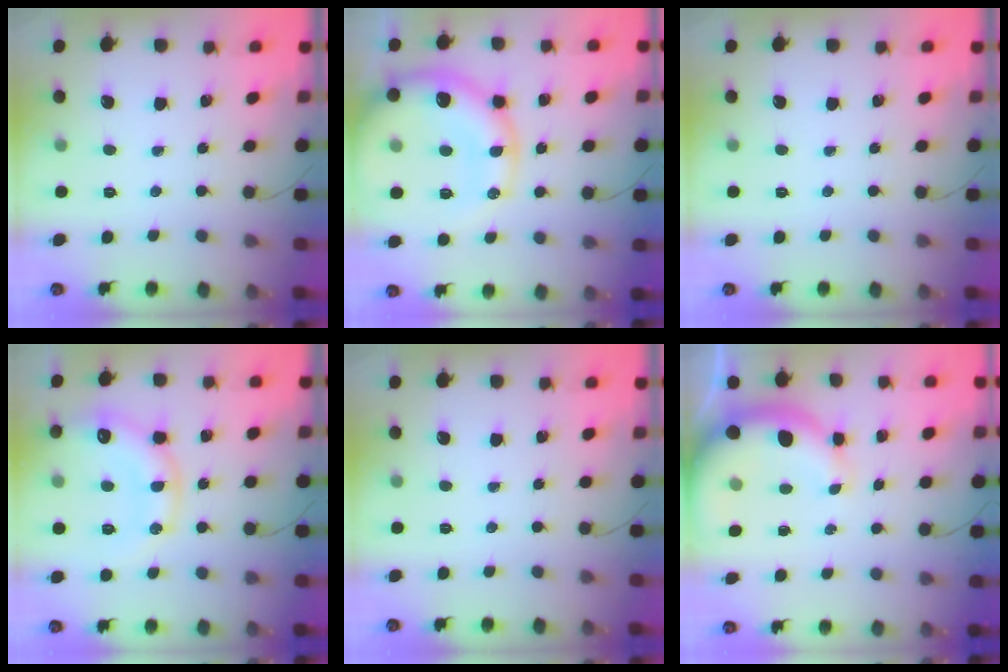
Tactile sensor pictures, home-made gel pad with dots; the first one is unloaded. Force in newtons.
{"total": 22.4, "press": 22.0, "slide": 4.1}
{"total": 0.0}
{"total": 16.5, "press": 16.4, "slide": 2.1}
{"total": 0.0}
{"total": 8.9, "press": 8.5, "slide": 2.6}